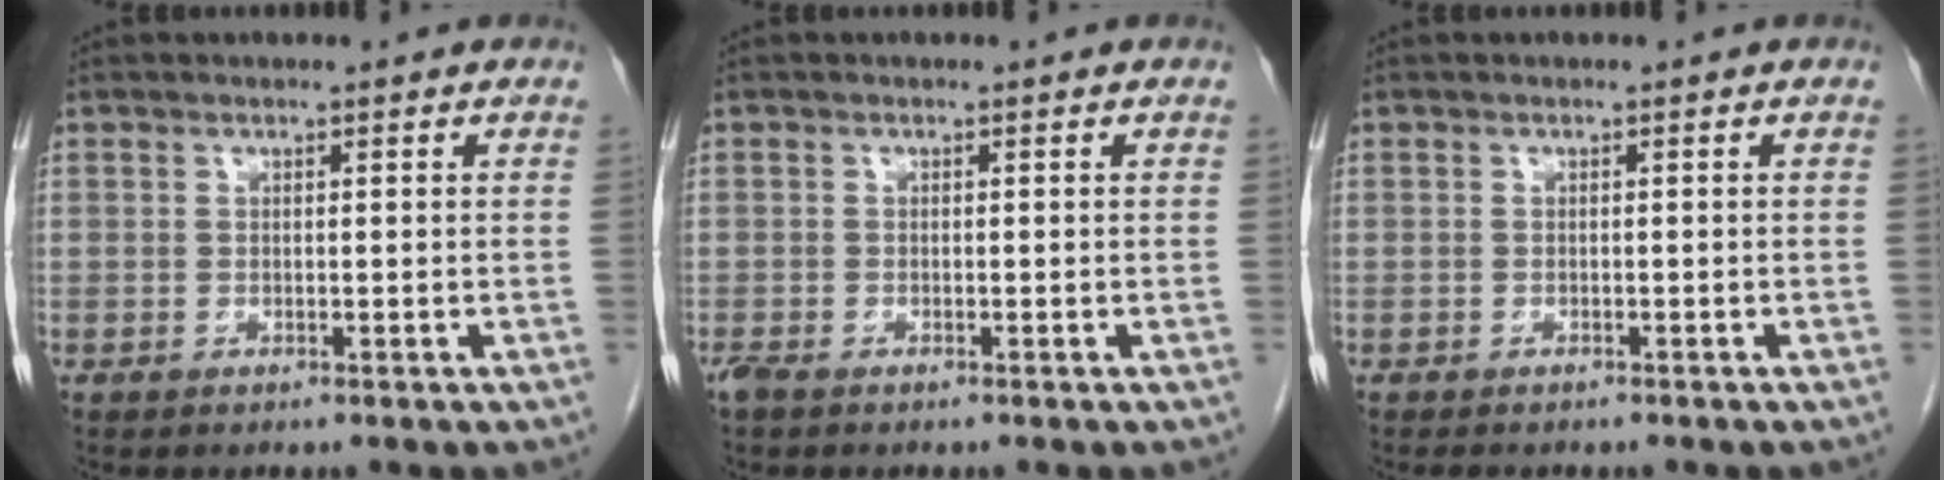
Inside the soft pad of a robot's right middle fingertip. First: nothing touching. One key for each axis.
{"total": 1.2, "fx": -1.0, "fy": 0.3, "fz": 0.6, "tx": -0.021, "ty": -0.005, "tz": -0.018}
{"total": 2.3, "fx": -1.9, "fy": 0.8, "fz": 1.0, "tx": -0.018, "ty": -0.005, "tz": -0.020}